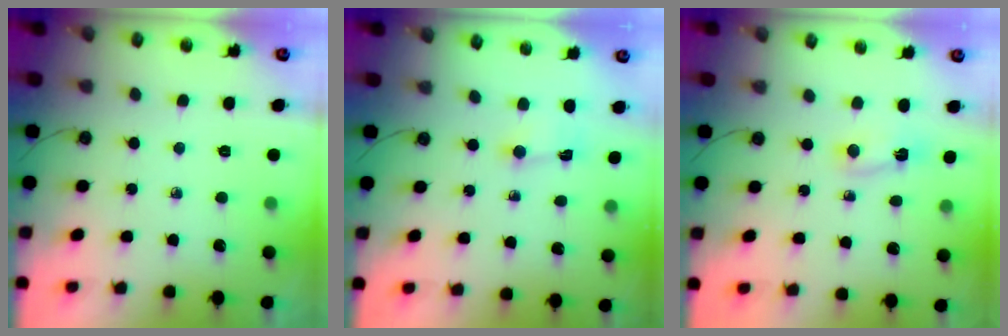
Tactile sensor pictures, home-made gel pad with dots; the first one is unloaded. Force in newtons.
{"total": 0.8, "press": 0.7, "slide": 0.5}
{"total": 2.4, "press": 2.3, "slide": 0.4}